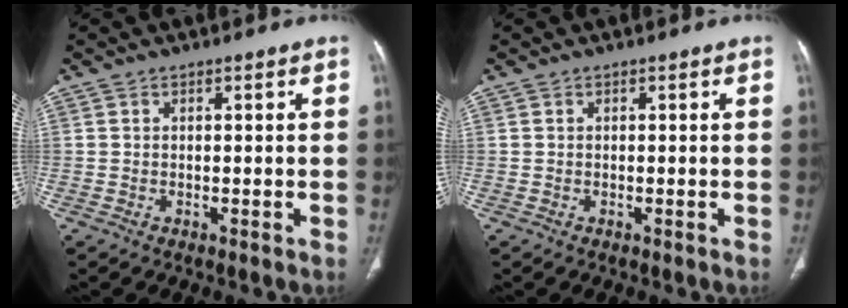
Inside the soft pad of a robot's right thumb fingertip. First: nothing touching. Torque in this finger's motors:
{"motor_torque": [-0.08, 0.07, -0.09, 0.08, 0.02]}